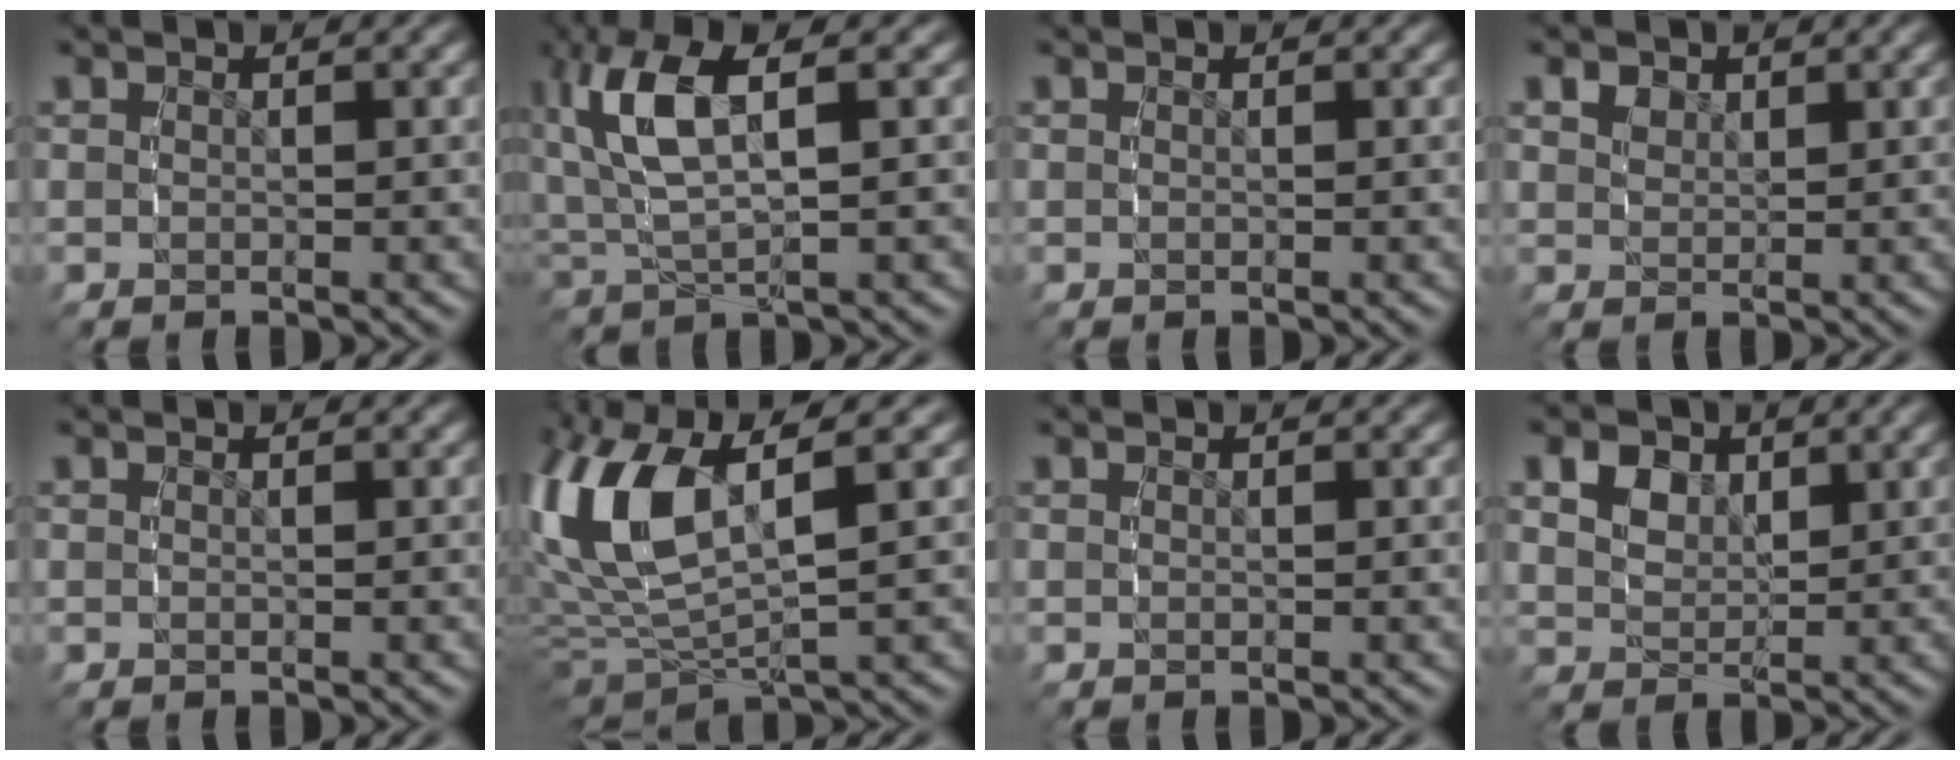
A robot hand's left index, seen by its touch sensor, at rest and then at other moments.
{"total": 6.2, "force": [1.4, 3.2, 5.2], "torque": [-0.133, -0.001, 0.030]}
{"total": 0.0}
{"total": 1.6, "force": [1.0, 1.2, 0.5], "torque": [-0.004, -0.001, 0.025]}
{"total": 0.0}
{"total": 8.4, "force": [1.8, 5.1, 6.5], "torque": [-0.167, 0.000, 0.035]}
{"total": 0.0}
{"total": 4.1, "force": [1.7, 3.2, 1.9], "torque": [-0.033, -0.004, 0.031]}